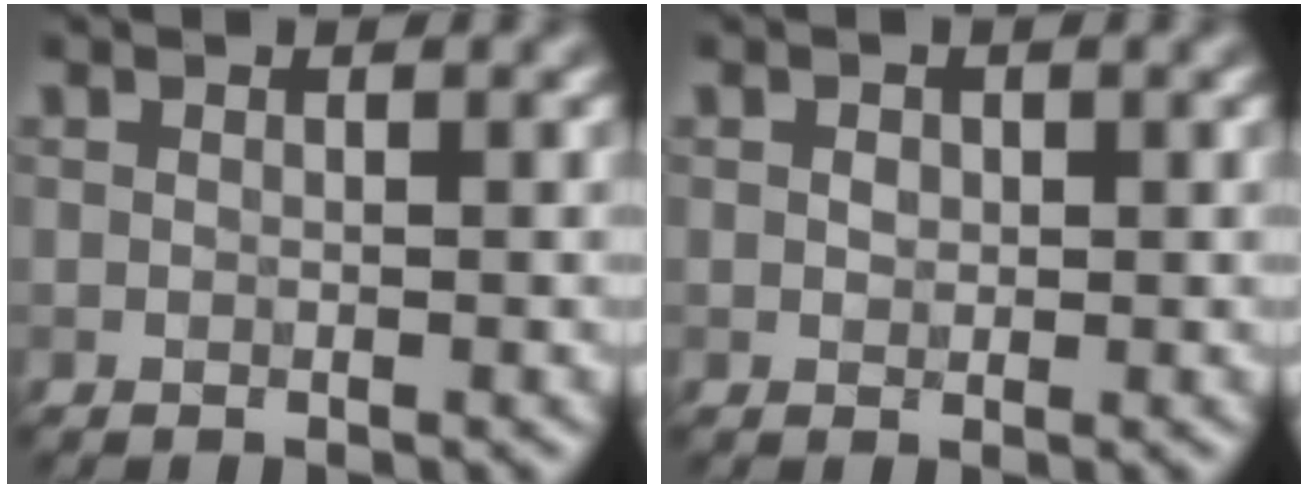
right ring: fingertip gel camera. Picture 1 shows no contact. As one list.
[{"total": 0.8, "force": [0.0, 0.7, 0.4], "torque": [-0.005, 0.000, 0.005]}]